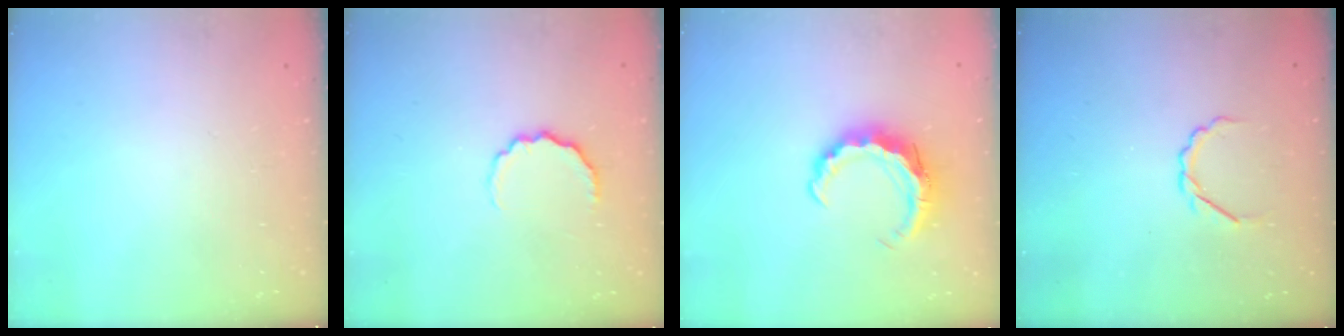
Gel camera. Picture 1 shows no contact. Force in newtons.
{"total": 6.5, "press": 6.4, "slide": 1.1}
{"total": 8.5, "press": 8.5, "slide": 0.8}
{"total": 4.2, "press": 4.1, "slide": 0.8}